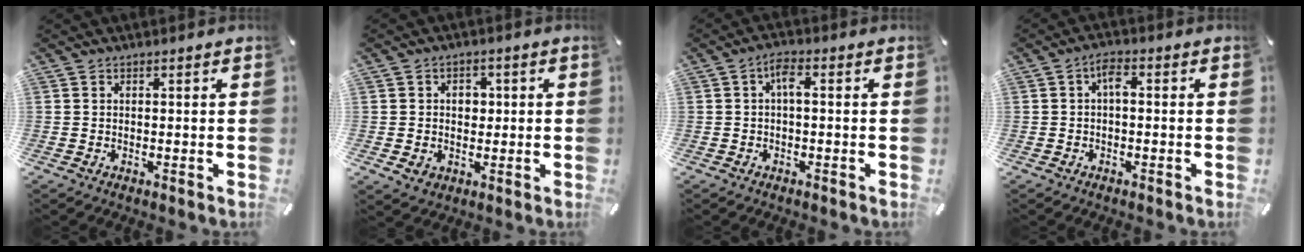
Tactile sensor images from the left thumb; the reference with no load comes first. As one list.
[{"total": 5.6, "force": [0.3, 5.2, 2.1], "torque": [-0.019, 0.002, 0.001]}, {"total": 3.5, "force": [-0.1, 1.5, 3.1], "torque": [-0.062, 0.013, -0.005]}, {"total": 3.2, "force": [-0.4, 1.5, 2.8], "torque": [-0.062, 0.012, -0.011]}]